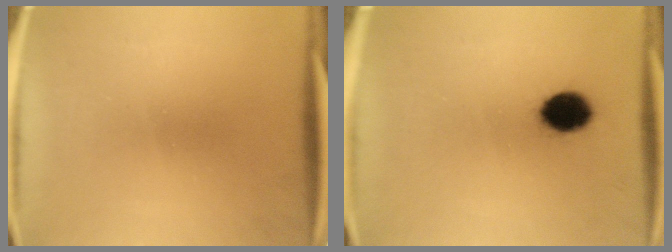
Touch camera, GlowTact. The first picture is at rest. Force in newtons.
{"total": 8.2}